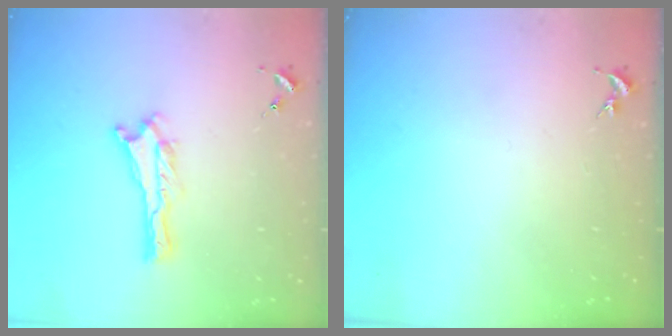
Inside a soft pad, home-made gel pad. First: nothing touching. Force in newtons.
{"total": 0.0}